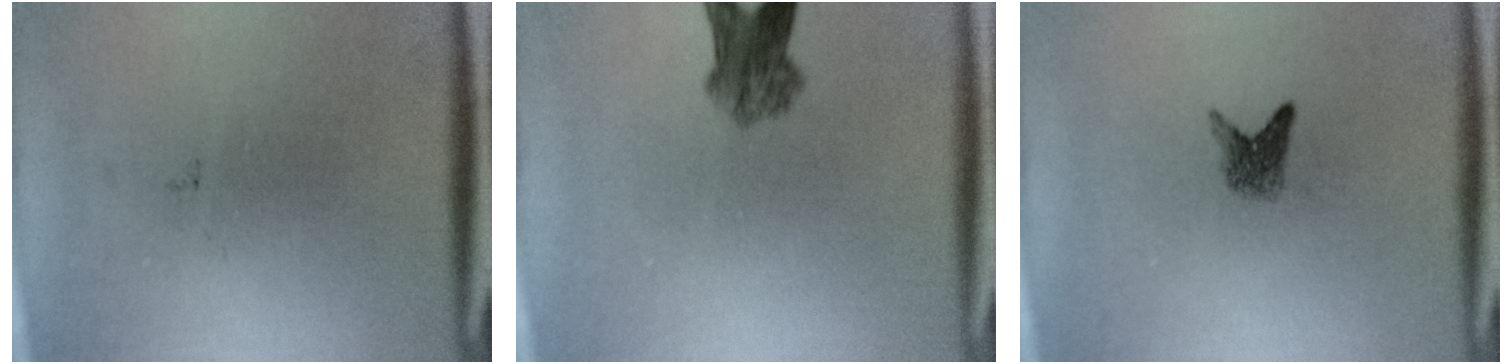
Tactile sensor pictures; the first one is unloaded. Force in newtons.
{"total": 4.6}
{"total": 1.8}